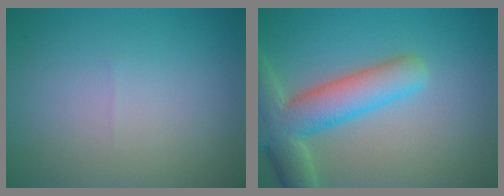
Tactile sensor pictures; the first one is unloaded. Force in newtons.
{"total": 7.2, "press": 7.1, "slide": 0.7}